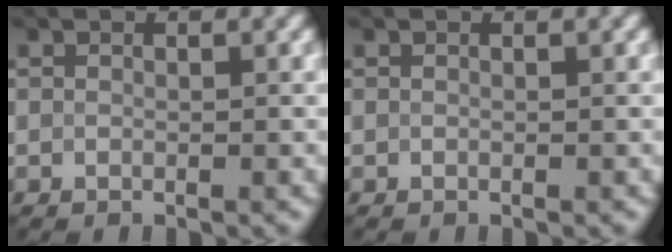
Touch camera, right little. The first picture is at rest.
{"total": 0.0}